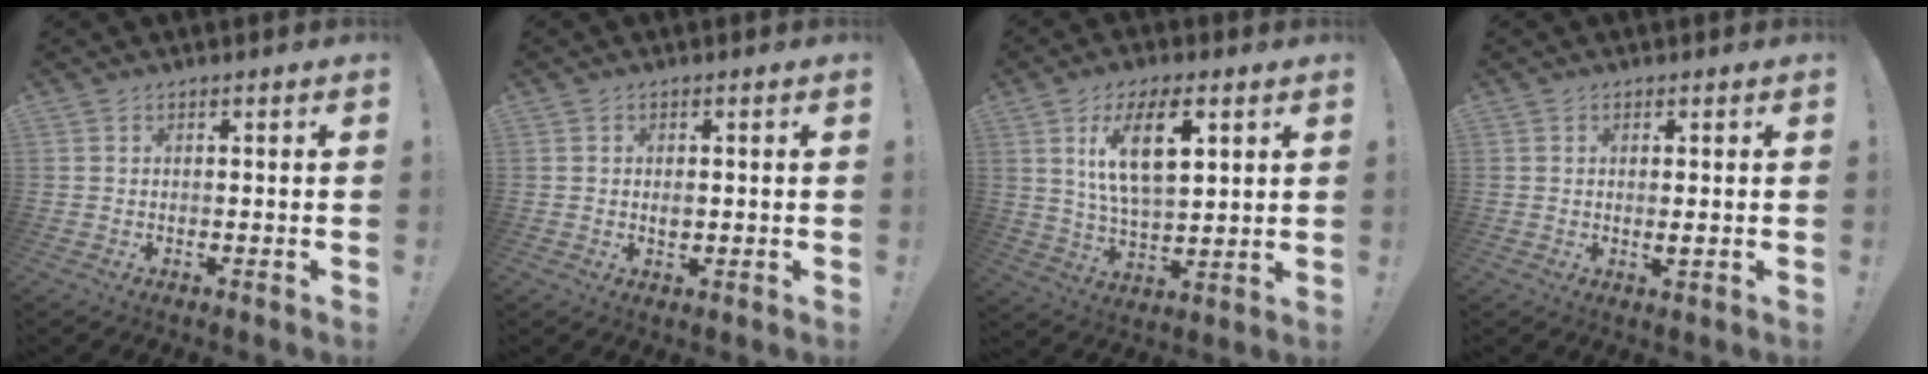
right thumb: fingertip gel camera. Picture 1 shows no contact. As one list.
[{"total": 2.0, "force": [-0.1, 1.6, 1.3], "torque": [-0.014, 0.002, -0.005]}, {"total": 14.3, "force": [5.8, 6.2, 11.5], "torque": [-0.208, -0.006, 0.095]}, {"total": 1.7, "force": [0.2, 0.1, 1.7], "torque": [-0.019, -0.008, 0.001]}]